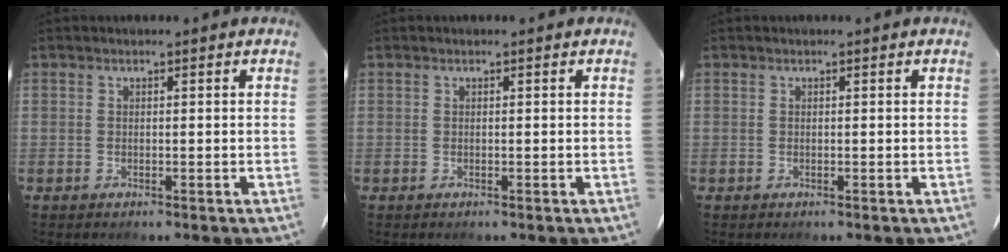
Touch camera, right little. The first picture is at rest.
{"total": 0.0}
{"total": 0.0}